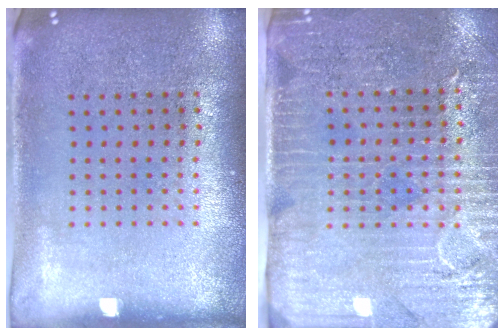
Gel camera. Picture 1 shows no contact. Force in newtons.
{"total": 3.5, "press": 3.2, "slide": 1.4}